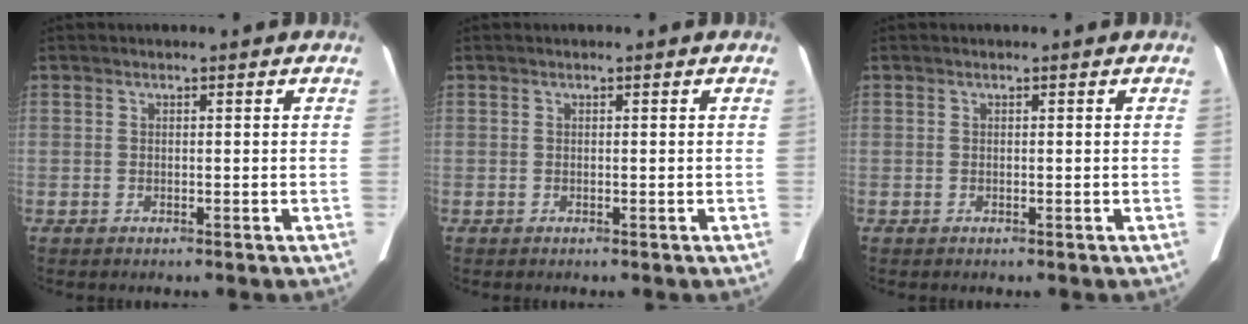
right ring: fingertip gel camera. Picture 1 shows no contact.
{"total": 0.0}
{"total": 0.0}